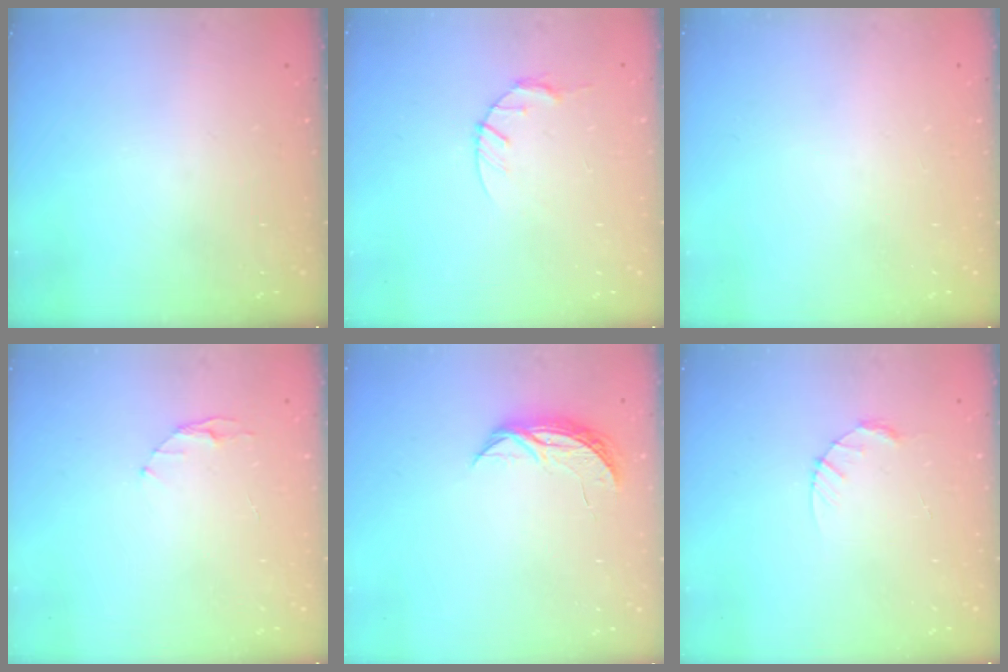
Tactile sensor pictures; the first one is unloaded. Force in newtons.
{"total": 4.6, "press": 4.6, "slide": 0.6}
{"total": 0.0}
{"total": 3.9, "press": 3.9, "slide": 0.5}
{"total": 5.8, "press": 5.8, "slide": 0.6}
{"total": 3.4, "press": 3.4, "slide": 0.4}